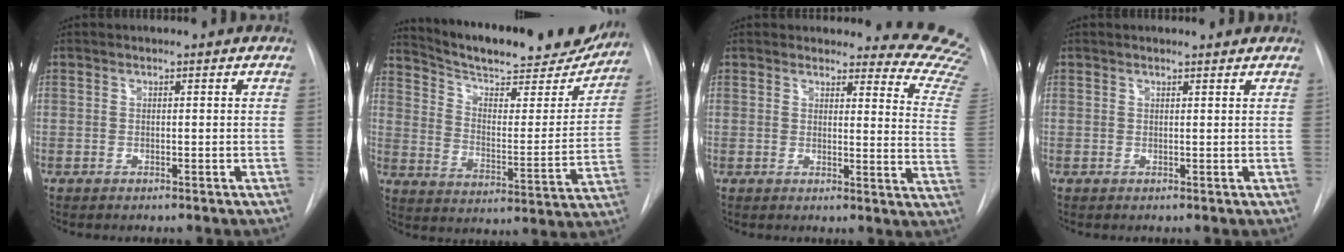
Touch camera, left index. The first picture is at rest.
{"total": 24.2, "force": [21.6, 4.9, 9.8], "torque": [-0.145, -0.037, 0.294]}
{"total": 13.3, "force": [13.1, 1.8, 0.5], "torque": [0.041, -0.153, 0.095]}
{"total": 0.8, "force": [0.8, 0.0, 0.2], "torque": [-0.010, 0.001, 0.009]}